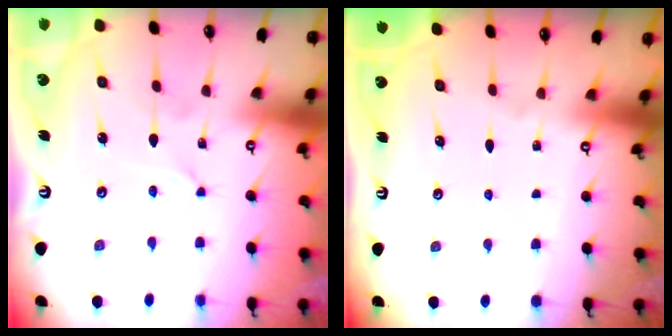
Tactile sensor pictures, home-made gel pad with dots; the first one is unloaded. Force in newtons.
{"total": 0.0}